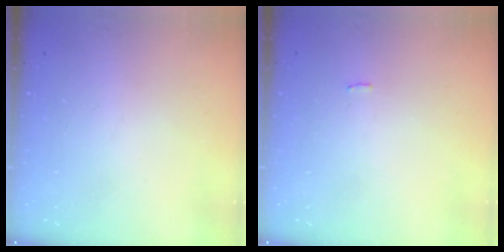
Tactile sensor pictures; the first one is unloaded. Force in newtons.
{"total": 0.5, "press": 0.4, "slide": 0.3}